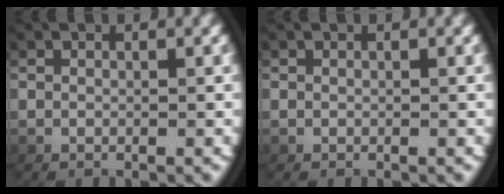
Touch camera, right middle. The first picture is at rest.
{"total": 0.0}